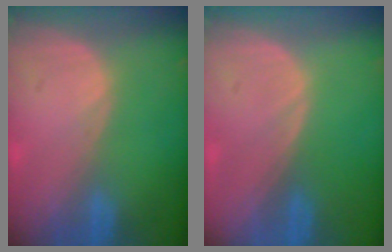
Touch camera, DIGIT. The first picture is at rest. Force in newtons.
{"total": 0.0}